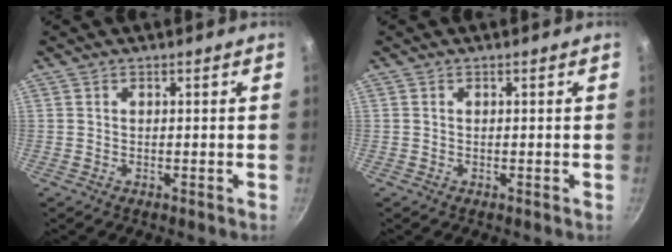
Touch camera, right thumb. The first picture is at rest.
{"total": 0.0}